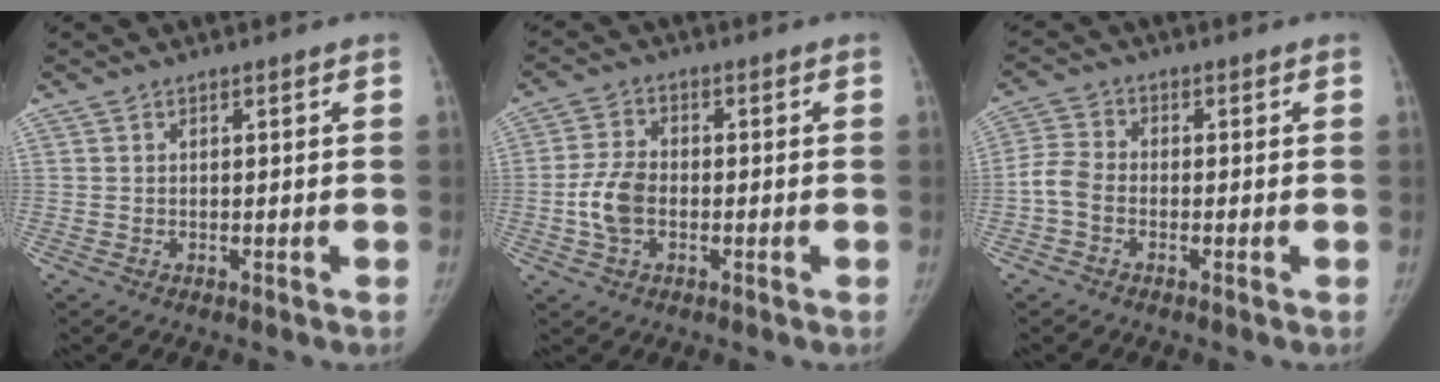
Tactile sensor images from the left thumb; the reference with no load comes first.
{"total": 6.7, "force": [-1.3, 4.5, 4.8], "torque": [-0.094, 0.012, -0.029]}
{"total": 4.6, "force": [-1.5, 3.3, 2.9], "torque": [-0.060, 0.013, -0.039]}